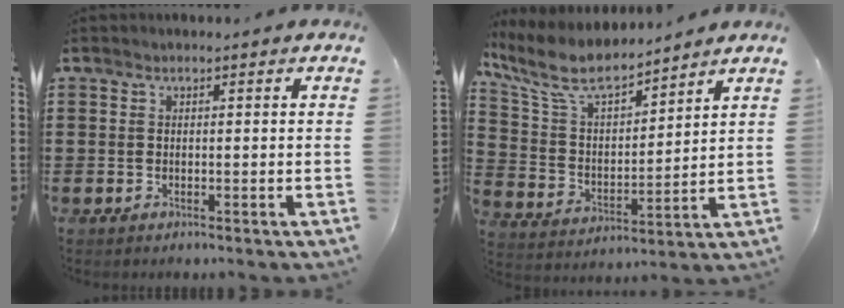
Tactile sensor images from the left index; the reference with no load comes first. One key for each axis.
{"total": 8.6, "fx": 7.4, "fy": 2.2, "fz": 3.8, "tx": -0.107, "ty": -0.039, "tz": 0.130}